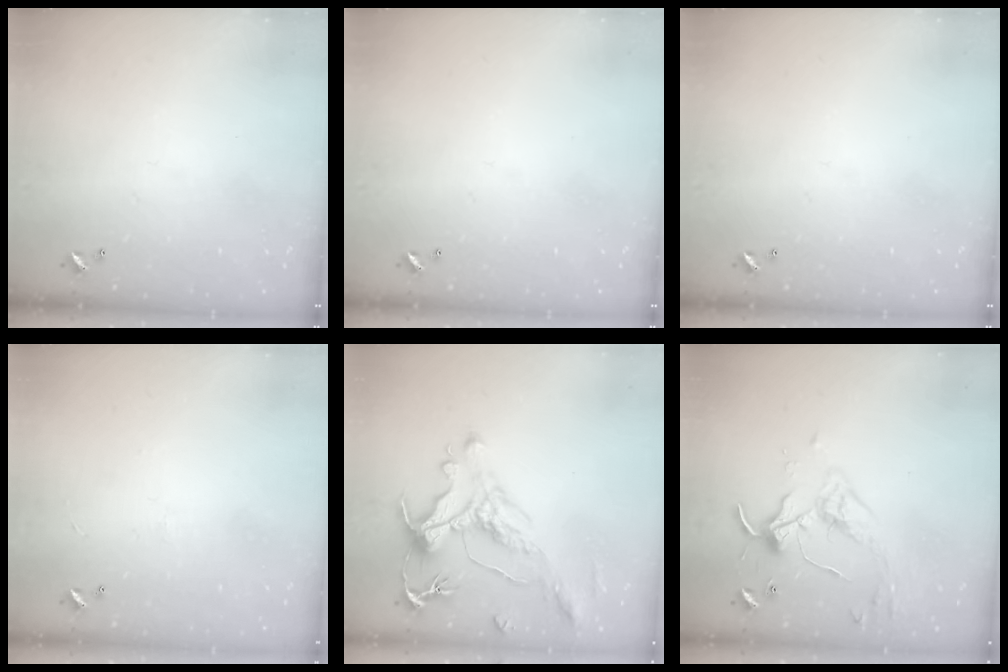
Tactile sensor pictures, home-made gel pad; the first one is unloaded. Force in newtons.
{"total": 0.0}
{"total": 0.0}
{"total": 0.7, "press": 0.3, "slide": 0.7}
{"total": 1.2, "press": 0.2, "slide": 1.2}
{"total": 3.6, "press": 3.5, "slide": 0.7}